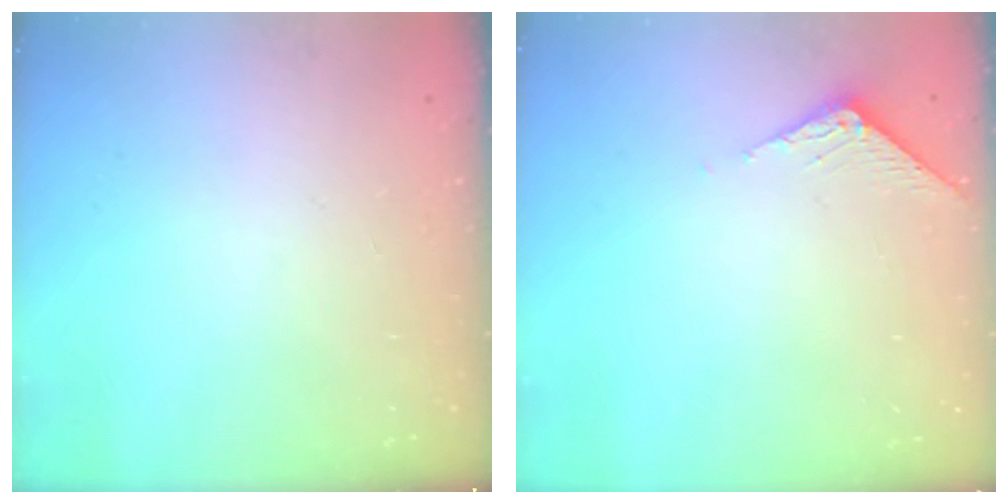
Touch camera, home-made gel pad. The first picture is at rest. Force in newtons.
{"total": 3.4, "press": 3.4, "slide": 0.2}